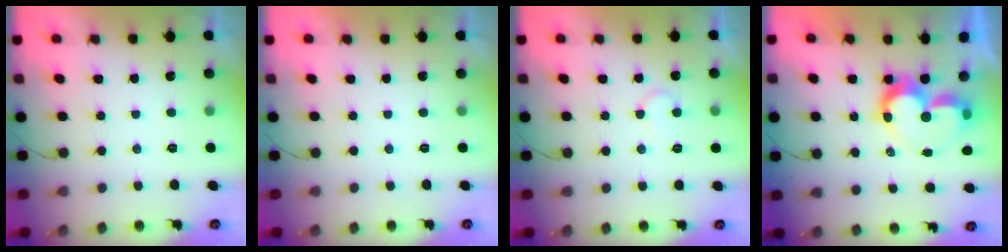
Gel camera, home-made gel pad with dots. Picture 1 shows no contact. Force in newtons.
{"total": 1.8, "press": 1.8, "slide": 0.0}
{"total": 5.0, "press": 5.0, "slide": 0.5}
{"total": 10.6, "press": 10.6, "slide": 0.7}